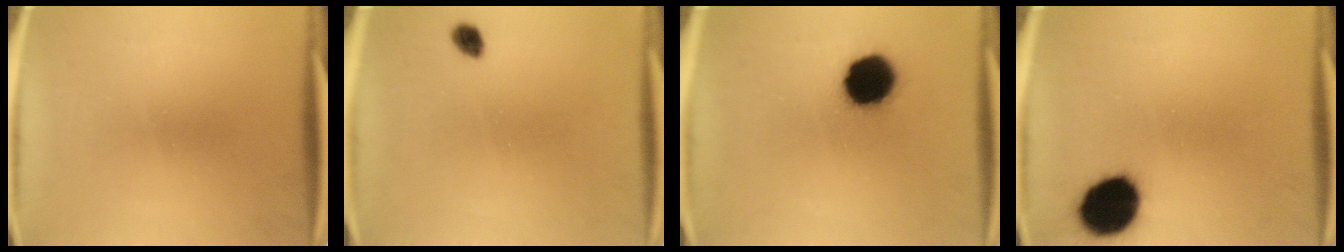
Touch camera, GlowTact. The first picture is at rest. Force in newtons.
{"total": 2.2}
{"total": 14.6}
{"total": 14.1}